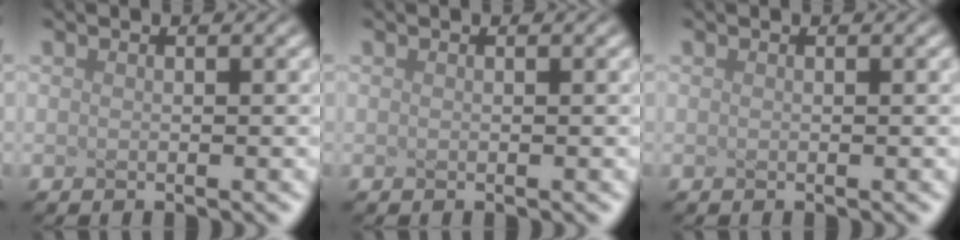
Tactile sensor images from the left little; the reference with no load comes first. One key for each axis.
{"total": 0.0}
{"total": 0.0}